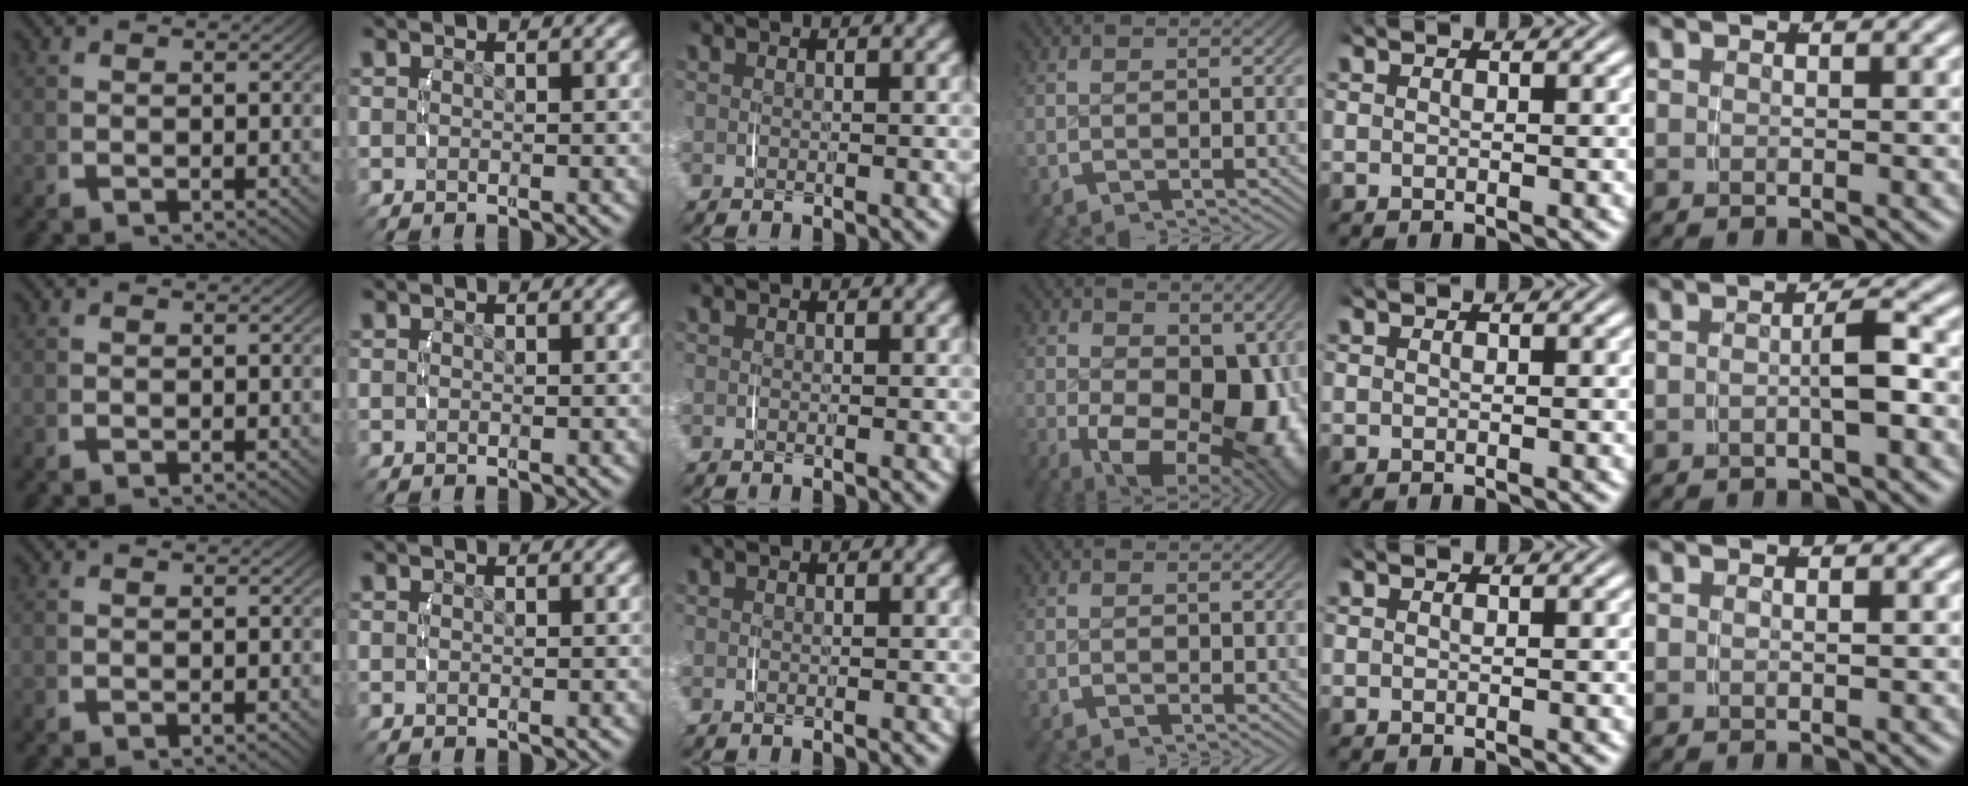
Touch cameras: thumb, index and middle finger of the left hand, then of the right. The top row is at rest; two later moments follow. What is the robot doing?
{"motion": "lift_and_place", "object": "phone"}